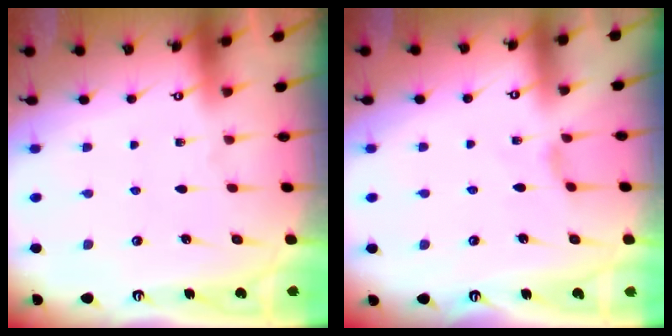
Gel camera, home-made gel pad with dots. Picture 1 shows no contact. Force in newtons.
{"total": 1.4, "press": 1.3, "slide": 0.4}